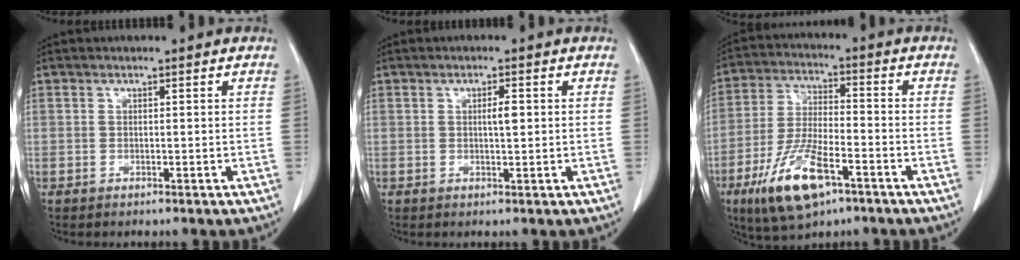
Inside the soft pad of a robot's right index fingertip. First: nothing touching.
{"total": 1.9, "force": [0.3, 0.4, 1.8], "torque": [-0.033, 0.001, 0.005]}
{"total": 12.8, "force": [-6.7, 3.9, 10.1], "torque": [-0.209, -0.015, -0.118]}